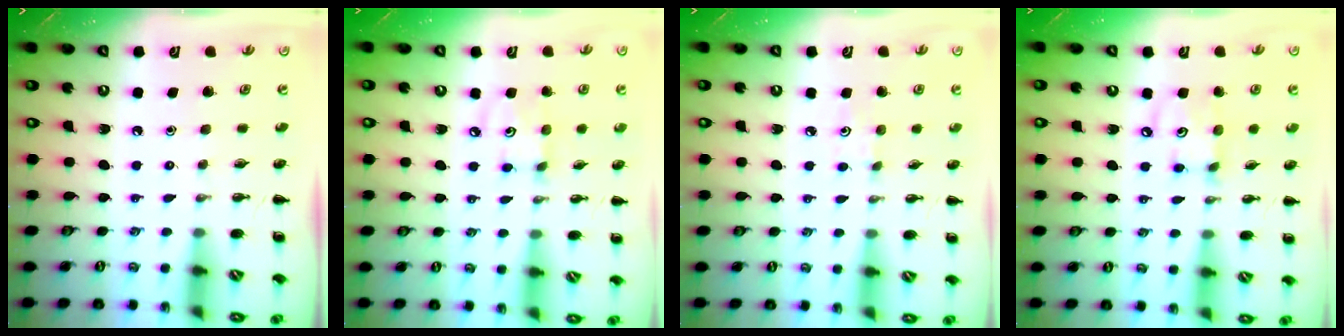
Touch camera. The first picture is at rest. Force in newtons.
{"total": 4.1, "press": 4.0, "slide": 0.7}
{"total": 4.2, "press": 3.9, "slide": 1.4}
{"total": 5.7, "press": 5.7, "slide": 0.5}